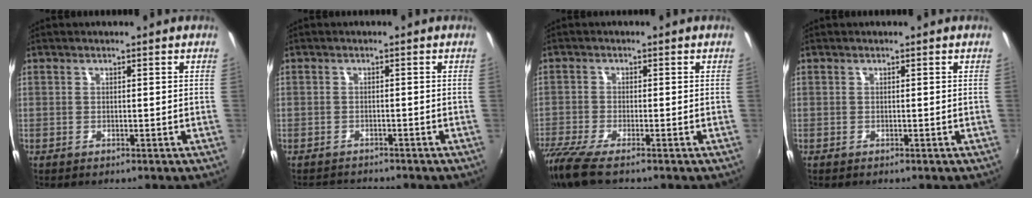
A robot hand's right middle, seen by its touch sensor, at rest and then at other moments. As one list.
[{"total": 2.7, "force": [-2.6, 0.8, 0.1], "torque": [-0.013, 0.004, -0.046]}, {"total": 7.7, "force": [-5.9, 0.6, 4.9], "torque": [-0.122, -0.036, -0.112]}, {"total": 0.0}]